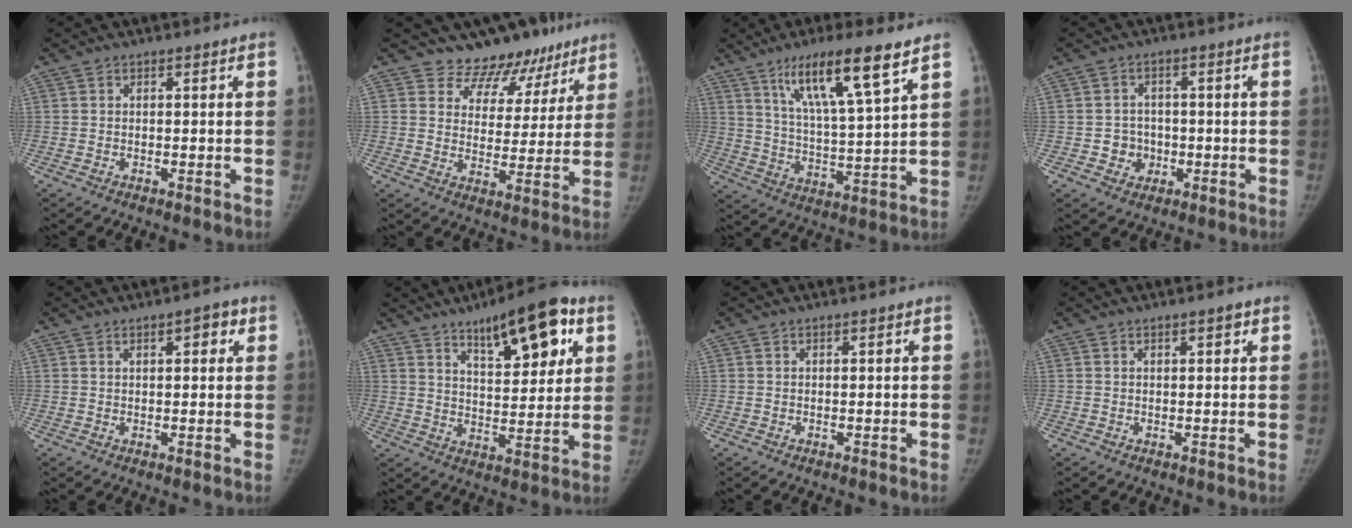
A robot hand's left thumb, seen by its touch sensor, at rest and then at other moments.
{"total": 11.3, "force": [9.4, 6.3, 0.9], "torque": [0.039, -0.066, 0.116]}
{"total": 14.6, "force": [8.8, 1.9, 11.6], "torque": [-0.200, -0.040, 0.158]}
{"total": 4.6, "force": [-1.1, 4.3, 1.2], "torque": [0.010, 0.010, -0.017]}
{"total": 3.5, "force": [1.6, 1.3, 2.8], "torque": [-0.027, -0.002, 0.020]}
{"total": 15.9, "force": [8.4, 5.7, 12.2], "torque": [-0.144, -0.031, 0.127]}
{"total": 0.0}
{"total": 1.5, "force": [0.9, 0.4, 1.2], "torque": [-0.016, -0.002, 0.012]}